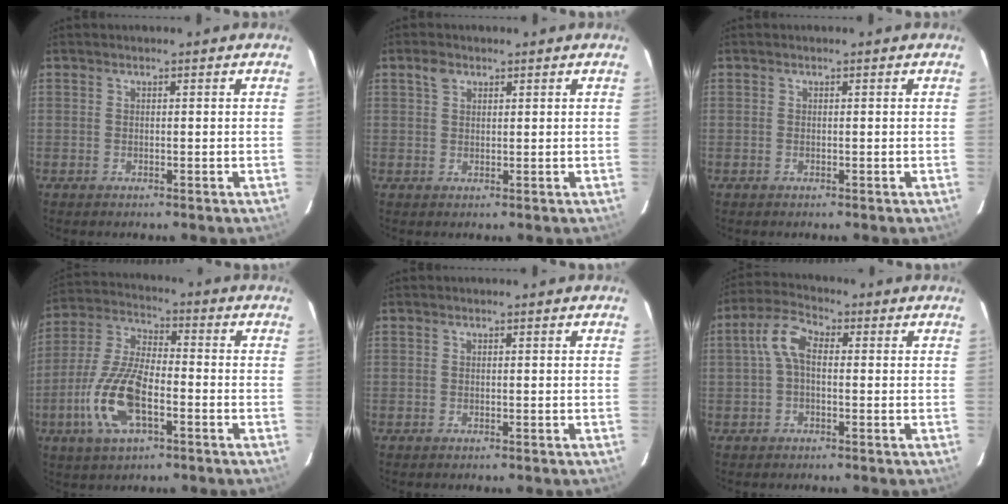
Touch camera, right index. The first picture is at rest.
{"total": 2.2, "force": [1.2, 1.5, 1.1], "torque": [-0.022, 0.008, 0.023]}
{"total": 0.0}
{"total": 14.1, "force": [-5.0, 5.7, 11.9], "torque": [-0.263, -0.004, -0.097]}
{"total": 0.0}
{"total": 5.6, "force": [0.2, 3.1, 4.7], "torque": [-0.100, 0.022, 0.002]}